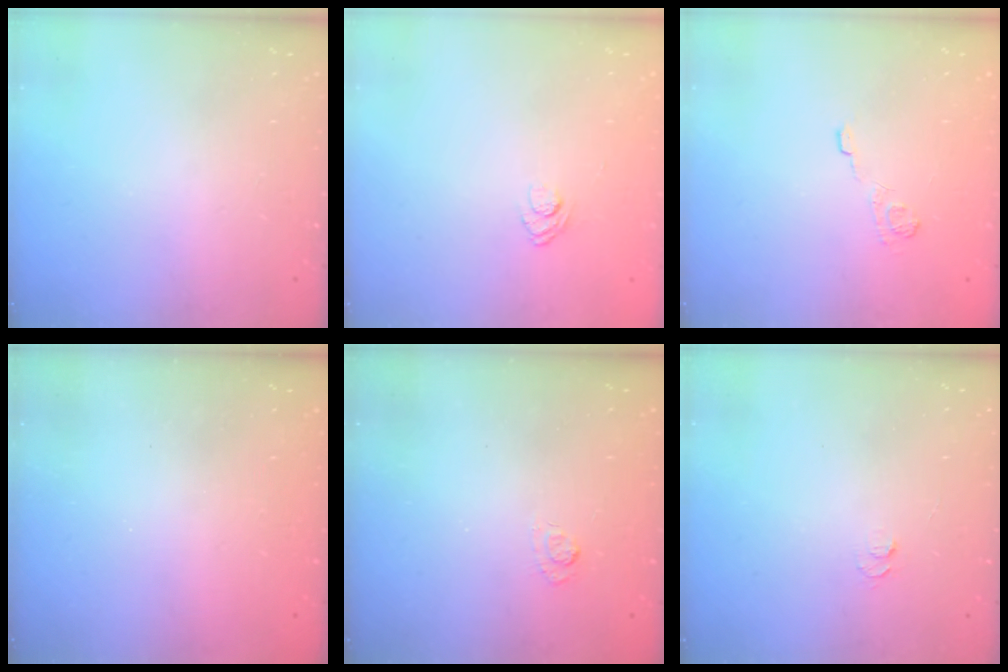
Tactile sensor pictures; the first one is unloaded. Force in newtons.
{"total": 3.8, "press": 3.5, "slide": 1.4}
{"total": 8.5, "press": 8.4, "slide": 1.5}
{"total": 2.4, "press": 2.3, "slide": 0.8}
{"total": 2.7, "press": 2.3, "slide": 1.5}
{"total": 4.2, "press": 4.1, "slide": 0.5}